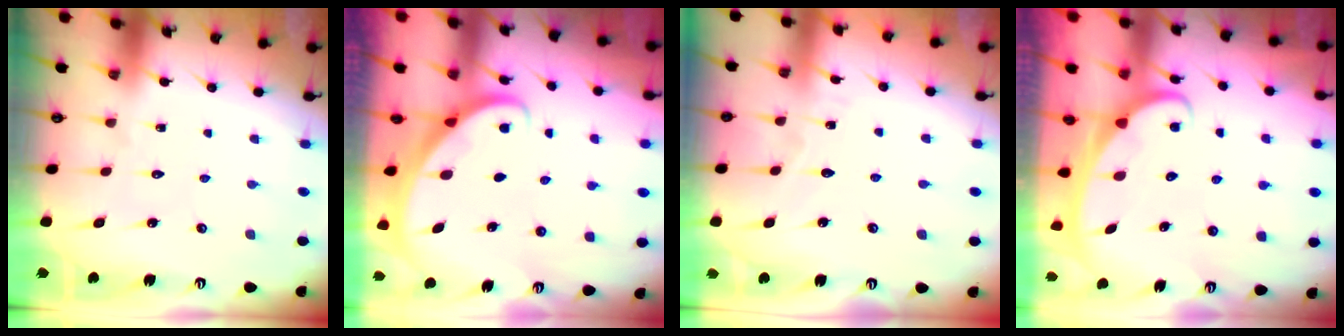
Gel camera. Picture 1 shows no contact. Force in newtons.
{"total": 2.7, "press": 2.7, "slide": 0.3}
{"total": 3.1, "press": 3.1, "slide": 0.1}
{"total": 2.6, "press": 2.6, "slide": 0.3}